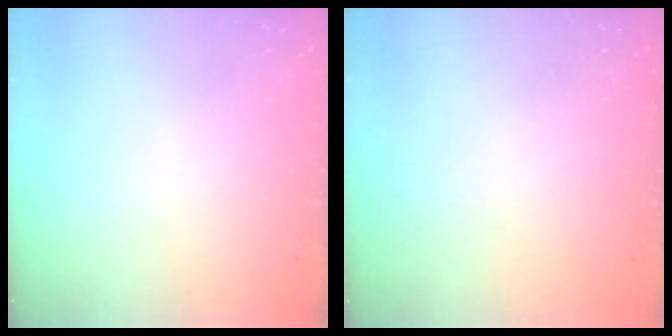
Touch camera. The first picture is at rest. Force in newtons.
{"total": 2.1, "press": 2.1, "slide": 0.1}